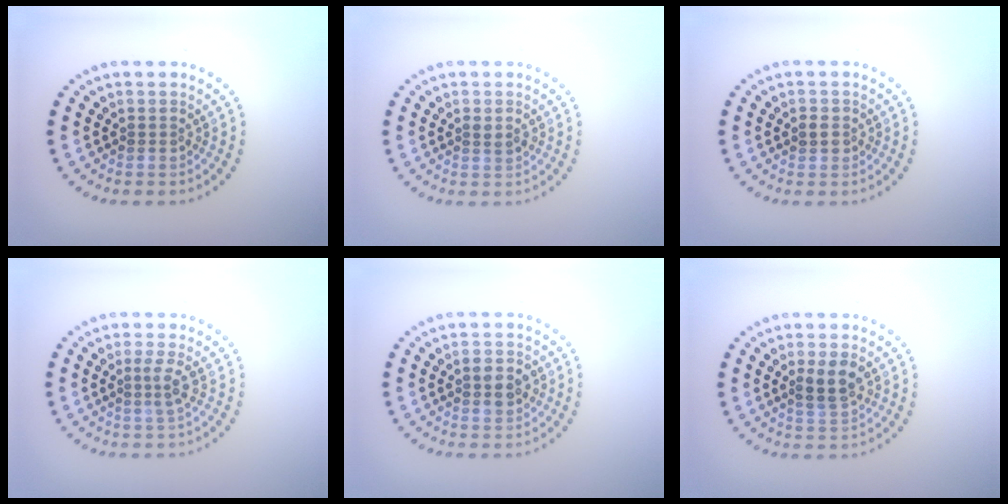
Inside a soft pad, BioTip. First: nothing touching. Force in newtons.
{"total": 0.9, "press": 0.9, "slide": 0.3}
{"total": 1.2, "press": 1.2, "slide": 0.4}
{"total": 1.8, "press": 1.3, "slide": 1.2}
{"total": 2.7, "press": 2.7, "slide": 0.1}
{"total": 2.7, "press": 2.5, "slide": 0.9}